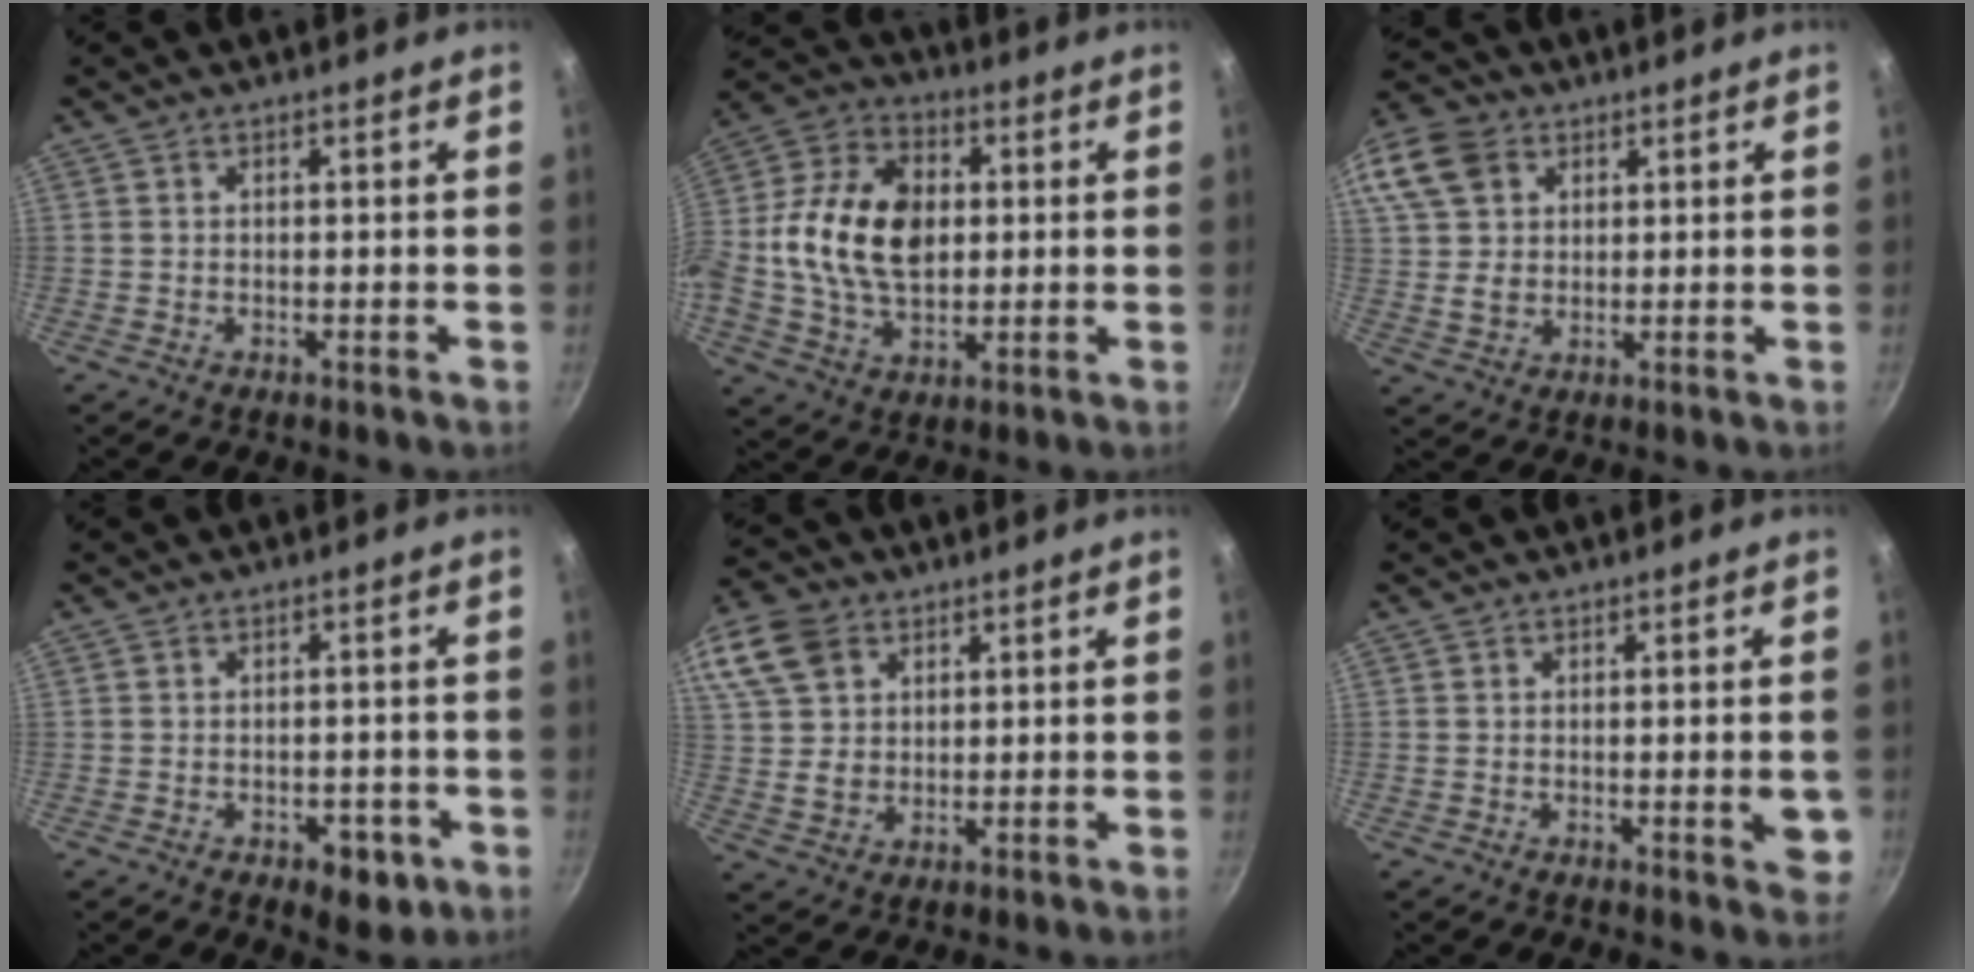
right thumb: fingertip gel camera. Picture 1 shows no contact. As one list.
[{"total": 18.8, "force": [1.0, 12.6, 13.8], "torque": [-0.241, 0.016, 0.006]}, {"total": 18.1, "force": [7.4, 13.9, 9.0], "torque": [-0.211, 0.022, 0.138]}, {"total": 6.1, "force": [-2.8, 3.5, 4.1], "torque": [-0.025, 0.015, -0.026]}, {"total": 15.3, "force": [7.2, 11.4, 7.4], "torque": [-0.158, 0.007, 0.141]}, {"total": 3.7, "force": [-0.5, 1.0, 3.5], "torque": [-0.039, -0.007, -0.007]}]